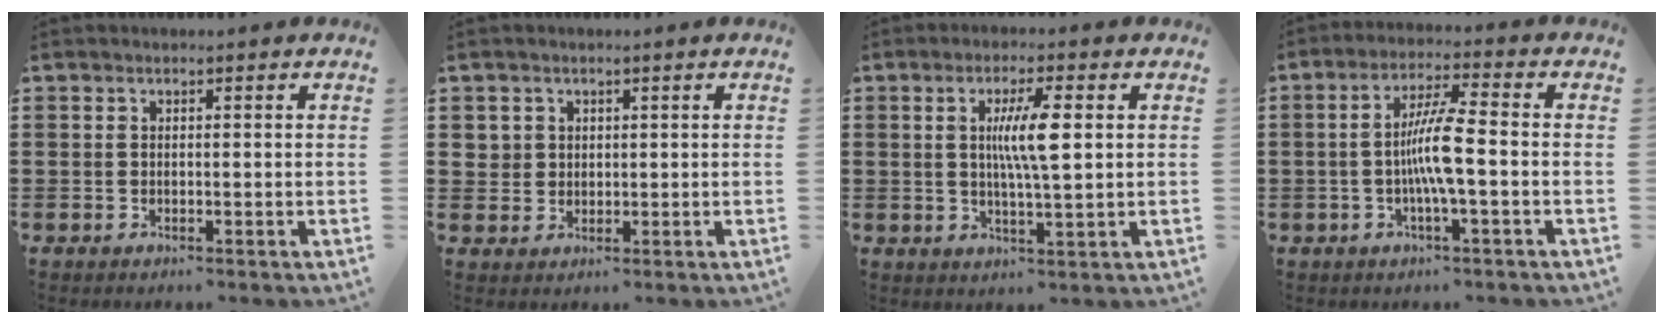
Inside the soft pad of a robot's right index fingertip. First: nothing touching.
{"total": 2.3, "force": [1.0, 2.1, 0.4], "torque": [-0.019, 0.008, 0.017]}
{"total": 6.3, "force": [1.1, 0.8, 6.1], "torque": [-0.117, 0.002, 0.015]}
{"total": 7.2, "force": [-1.1, 0.7, 7.1], "torque": [-0.138, -0.002, -0.028]}